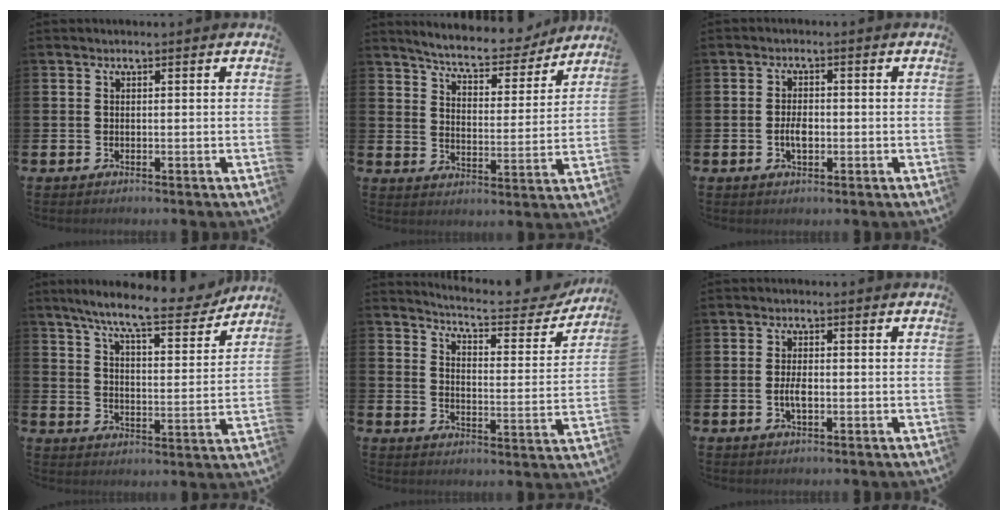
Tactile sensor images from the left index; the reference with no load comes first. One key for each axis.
{"total": 6.8, "fx": 6.5, "fy": 1.1, "fz": 1.6, "tx": -0.048, "ty": -0.051, "tz": 0.108}
{"total": 2.8, "fx": -0.5, "fy": 1.5, "fz": 2.3, "tx": -0.034, "ty": -0.002, "tz": -0.012}
{"total": 9.4, "fx": 8.3, "fy": 0.9, "fz": 4.3, "tx": -0.098, "ty": -0.048, "tz": 0.140}
{"total": 5.6, "fx": 5.4, "fy": 0.6, "fz": 1.3, "tx": -0.038, "ty": -0.048, "tz": 0.085}
{"total": 2.5, "fx": -0.5, "fy": 1.1, "fz": 2.2, "tx": -0.040, "ty": 0.000, "tz": -0.009}